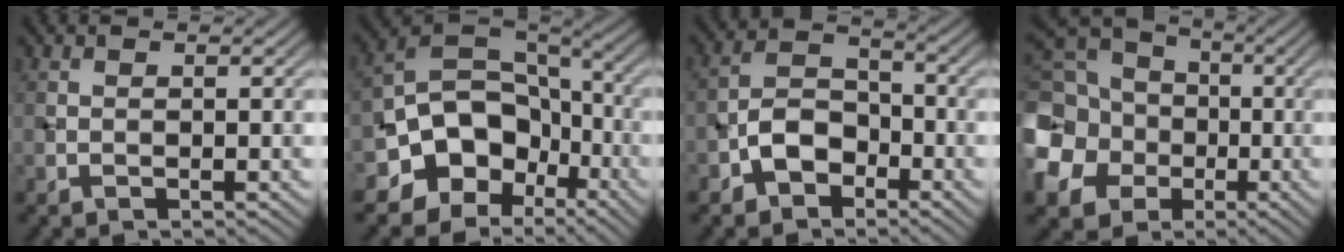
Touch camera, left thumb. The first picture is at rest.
{"total": 14.0, "force": [-5.7, 11.0, 6.6], "torque": [-0.134, -0.015, -0.107]}
{"total": 5.4, "force": [-3.0, 3.5, 2.8], "torque": [-0.049, 0.009, -0.068]}
{"total": 16.3, "force": [-3.2, 14.2, 7.3], "torque": [-0.242, -0.024, -0.082]}